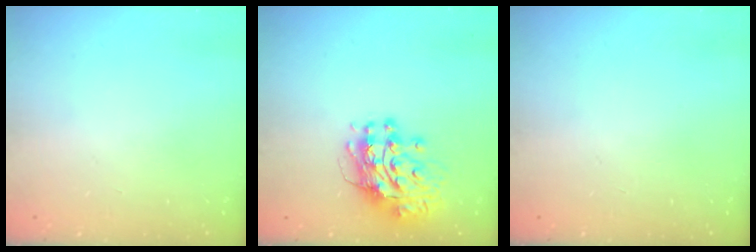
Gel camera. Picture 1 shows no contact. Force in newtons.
{"total": 12.0, "press": 11.9, "slide": 1.7}
{"total": 0.0}